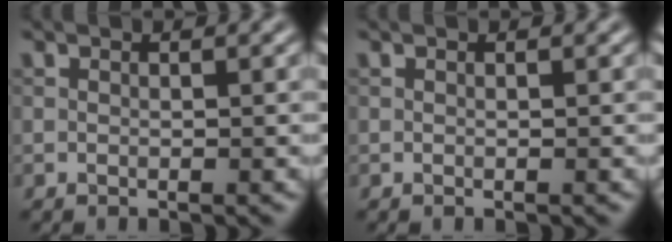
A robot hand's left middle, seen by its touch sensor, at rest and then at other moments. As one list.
[{"total": 0.0}]